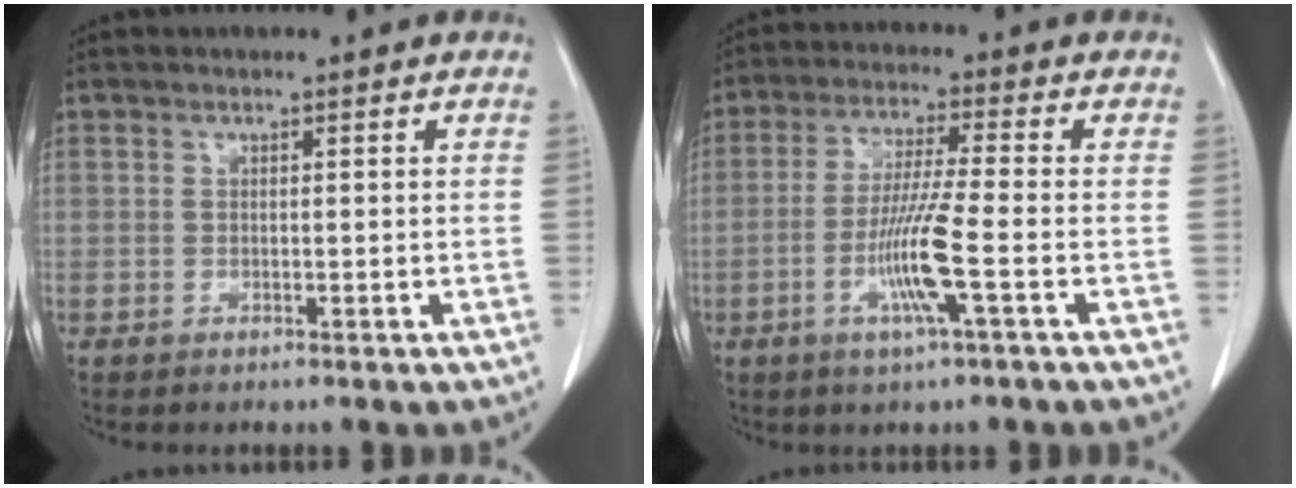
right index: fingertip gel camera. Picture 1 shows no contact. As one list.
[{"total": 8.4, "force": [-2.7, -0.8, 7.9], "torque": [-0.156, -0.012, -0.057]}]